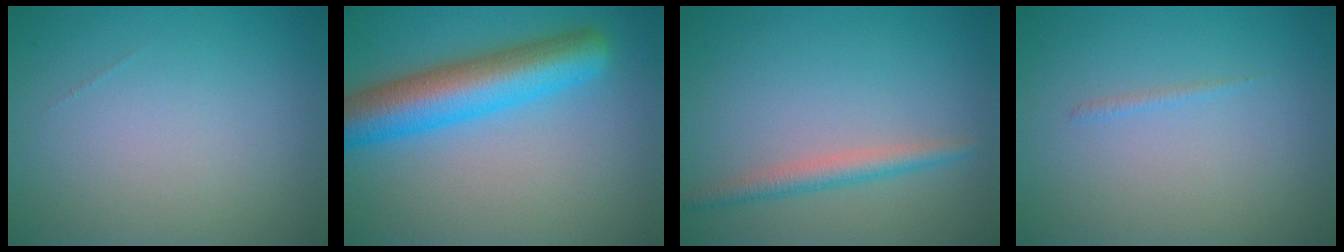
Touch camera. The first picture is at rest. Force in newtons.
{"total": 7.8, "press": 7.8, "slide": 0.2}
{"total": 2.3, "press": 2.3, "slide": 0.1}
{"total": 0.5, "press": 0.5, "slide": 0.1}